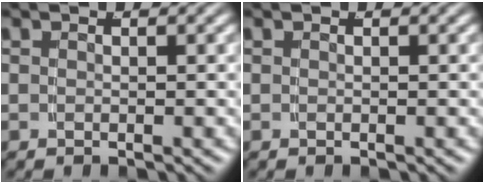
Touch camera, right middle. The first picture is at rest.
{"total": 0.0}